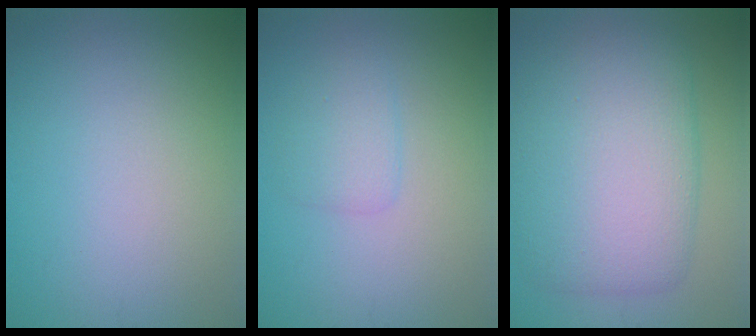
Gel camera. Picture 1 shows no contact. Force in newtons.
{"total": 1.8, "press": 1.8, "slide": 0.0}
{"total": 8.7, "press": 8.7, "slide": 0.1}